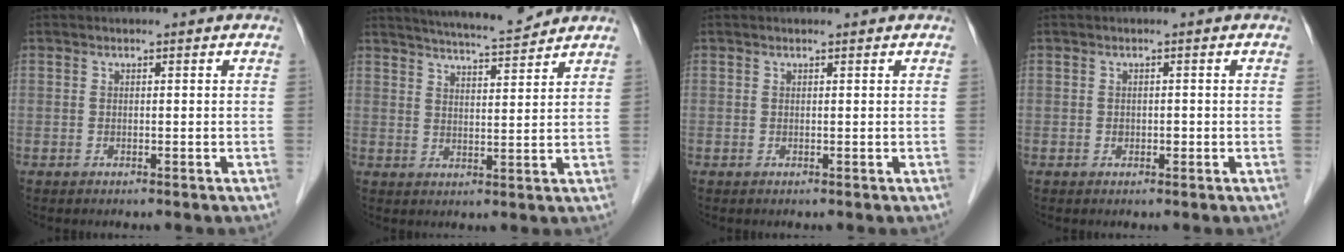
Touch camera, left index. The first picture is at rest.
{"total": 8.9, "force": [8.4, 0.1, 3.0], "torque": [-0.055, 0.006, 0.129]}
{"total": 0.6, "force": [0.6, 0.0, 0.2], "torque": [-0.008, 0.006, 0.012]}
{"total": 0.8, "force": [-0.1, 0.6, 0.4], "torque": [-0.006, 0.002, -0.003]}